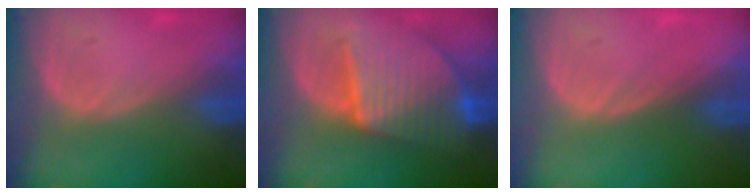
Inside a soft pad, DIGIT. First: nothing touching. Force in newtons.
{"total": 9.7, "press": 9.6, "slide": 0.6}
{"total": 0.0}